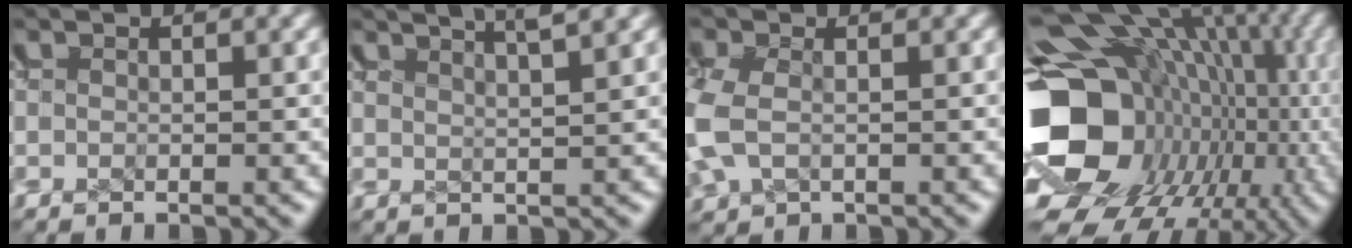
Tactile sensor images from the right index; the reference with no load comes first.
{"total": 4.5, "force": [4.1, 0.4, 2.0], "torque": [-0.015, 0.012, 0.064]}
{"total": 2.3, "force": [0.9, 1.2, 1.8], "torque": [-0.050, -0.001, 0.024]}
{"total": 19.1, "force": [-1.5, 13.8, 13.1], "torque": [-0.217, -0.044, -0.006]}